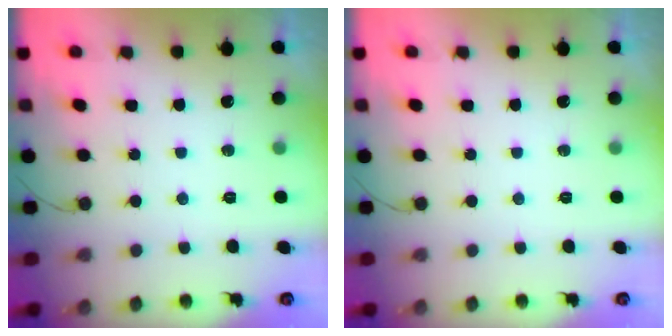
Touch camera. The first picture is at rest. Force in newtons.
{"total": 0.0}